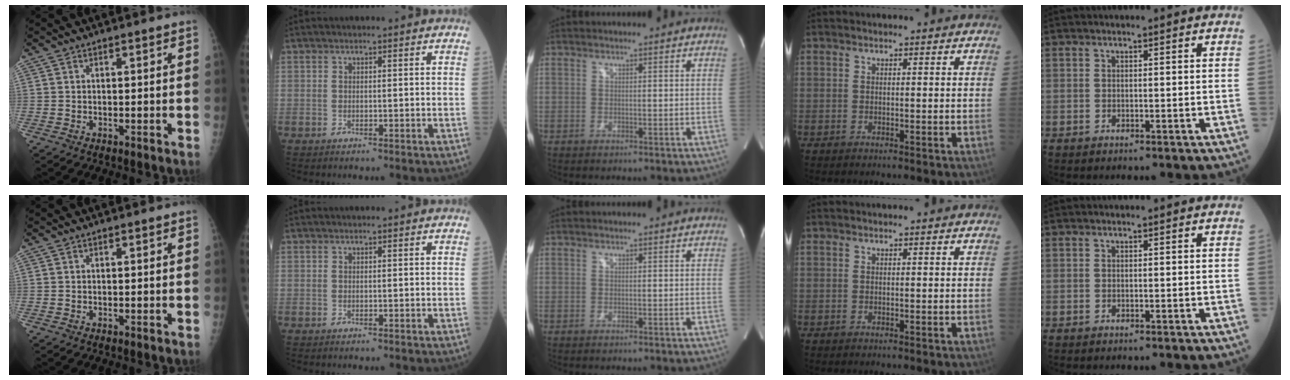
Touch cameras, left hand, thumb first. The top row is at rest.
{}